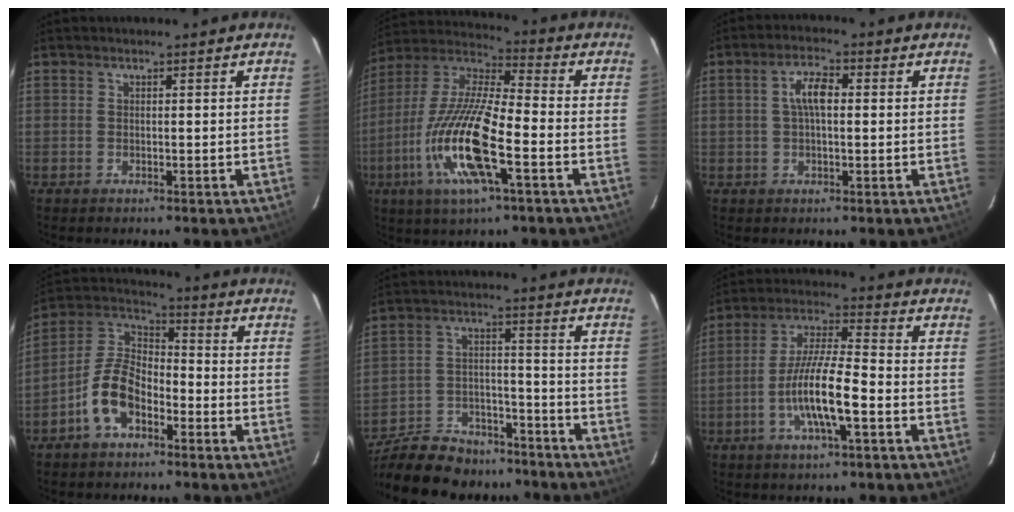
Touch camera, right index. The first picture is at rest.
{"total": 18.5, "force": [-6.7, 4.2, 16.7], "torque": [-0.343, -0.021, -0.140]}
{"total": 4.7, "force": [0.5, 1.9, 4.3], "torque": [-0.084, 0.013, 0.009]}
{"total": 9.9, "force": [-5.2, 5.3, 6.5], "torque": [-0.140, 0.026, -0.099]}
{"total": 22.7, "force": [-18.9, 9.1, 8.7], "torque": [-0.194, 0.019, -0.279]}
{"total": 11.2, "force": [-4.3, 1.6, 10.2], "torque": [-0.203, -0.002, -0.082]}